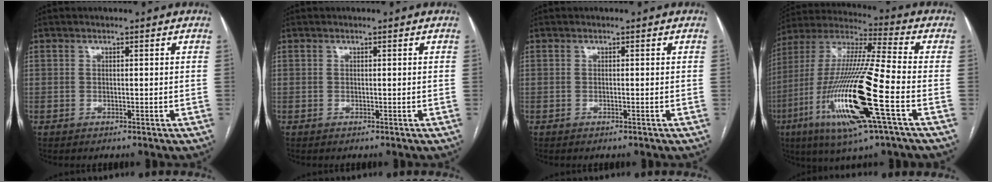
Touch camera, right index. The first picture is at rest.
{"total": 0.0}
{"total": 0.0}
{"total": 22.1, "force": [-7.2, 1.3, 20.9], "torque": [-0.443, -0.028, -0.138]}